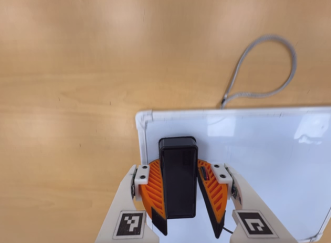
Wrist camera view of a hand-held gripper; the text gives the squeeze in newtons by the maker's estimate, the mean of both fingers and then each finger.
{"total": 10.9, "left": 11.7, "right": 10.0}